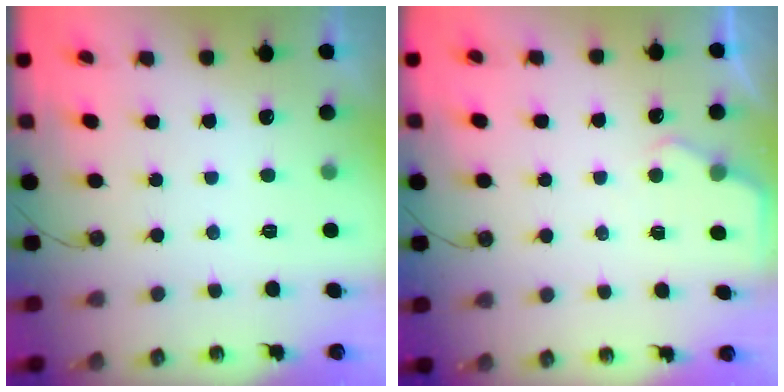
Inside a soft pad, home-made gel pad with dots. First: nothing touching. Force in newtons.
{"total": 3.2, "press": 3.1, "slide": 0.5}